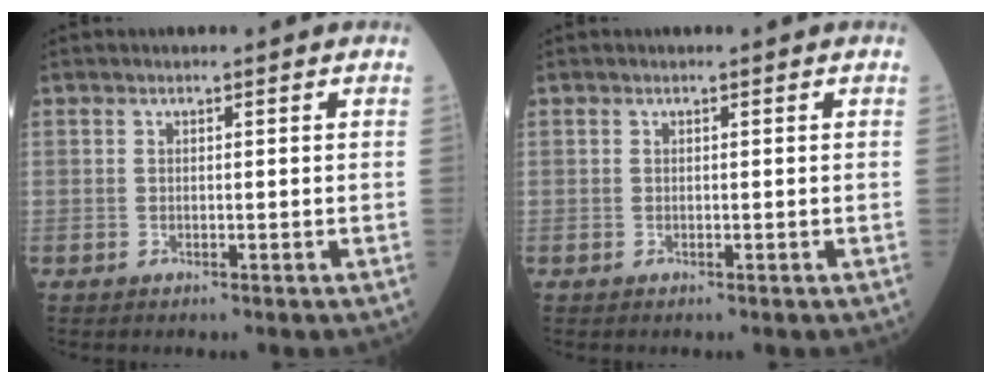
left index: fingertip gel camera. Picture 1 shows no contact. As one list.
[{"total": 0.0}]